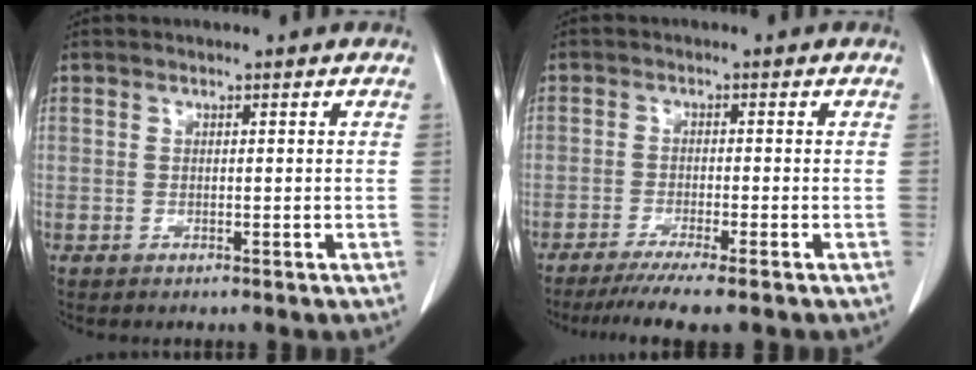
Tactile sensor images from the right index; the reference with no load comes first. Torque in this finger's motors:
{"motor_torque": [0.52, -0.52, 0.14, 0.08]}